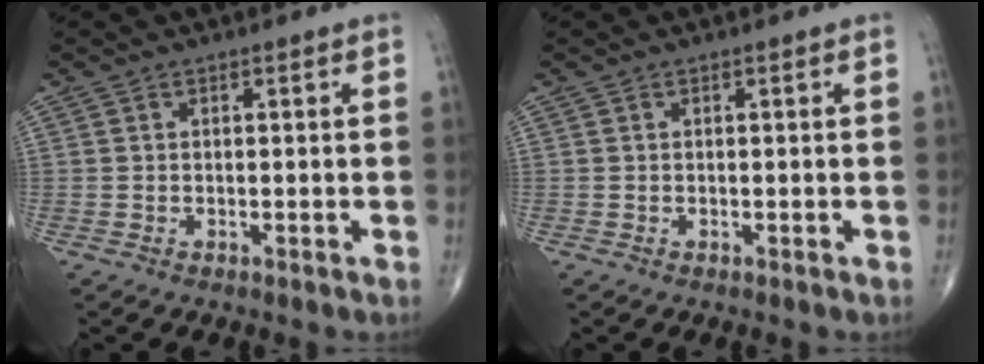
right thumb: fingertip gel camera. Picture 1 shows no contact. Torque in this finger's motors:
{"motor_torque": [0.02, -0.15, 0.10, 0.06, -0.02]}